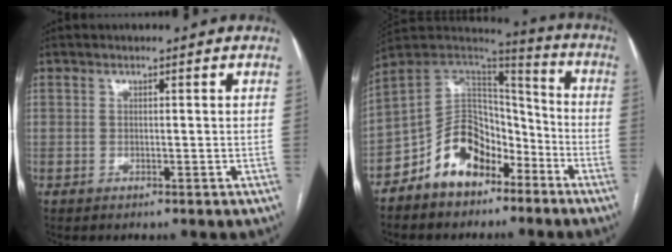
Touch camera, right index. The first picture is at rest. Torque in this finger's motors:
{"motor_torque": [0.25, -0.16, -0.51, -0.21]}